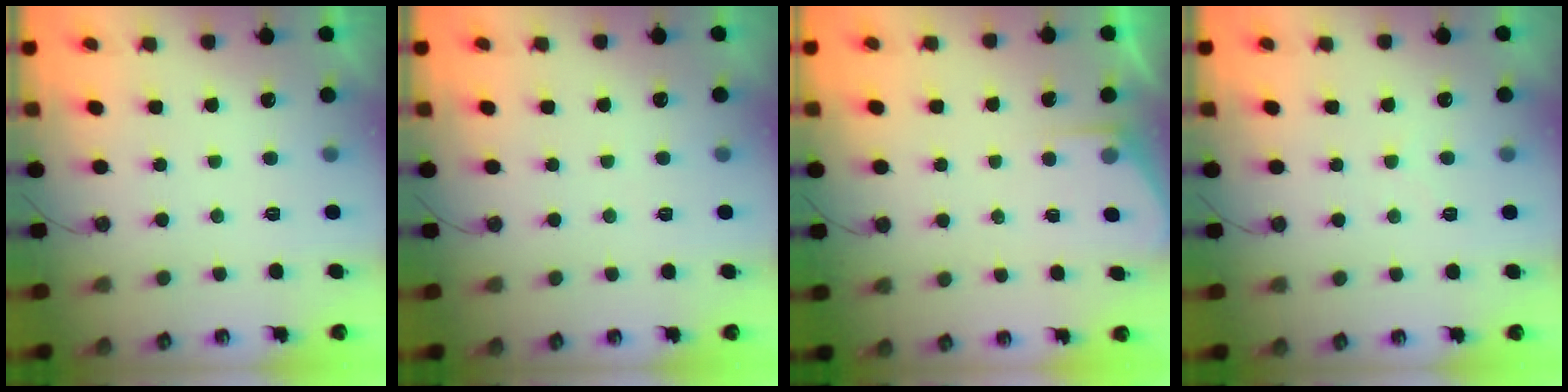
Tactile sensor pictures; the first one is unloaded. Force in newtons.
{"total": 3.3, "press": 3.2, "slide": 0.5}
{"total": 2.7, "press": 2.7, "slide": 0.3}
{"total": 4.7, "press": 4.6, "slide": 0.6}